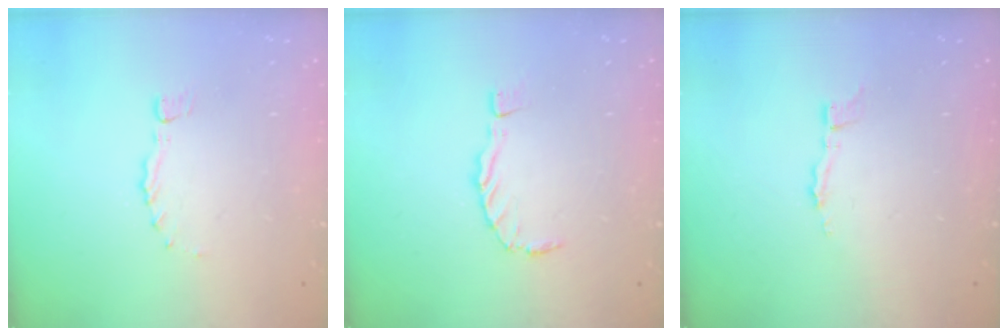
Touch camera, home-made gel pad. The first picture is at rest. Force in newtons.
{"total": 0.0}
{"total": 2.9, "press": 2.9, "slide": 0.3}